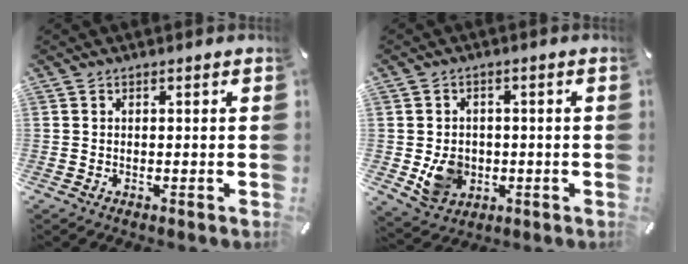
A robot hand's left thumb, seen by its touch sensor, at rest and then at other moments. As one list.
[{"total": 7.7, "force": [-1.0, 6.9, 3.3], "torque": [-0.051, 0.003, -0.016]}]